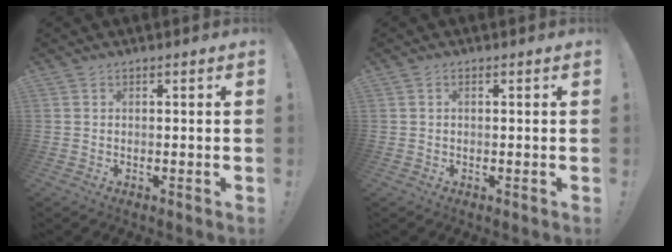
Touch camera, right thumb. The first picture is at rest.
{"total": 0.7, "force": [0.2, 0.3, 0.5], "torque": [-0.015, 0.005, 0.004]}